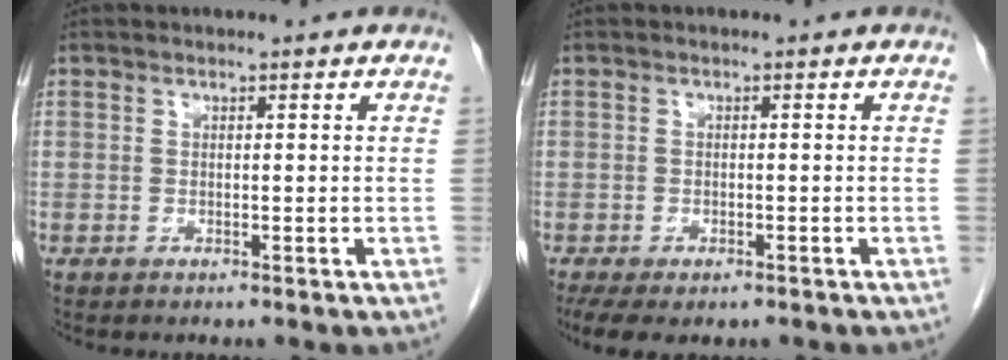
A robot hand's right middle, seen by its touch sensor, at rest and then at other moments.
{"total": 6.3, "force": [-4.4, 2.9, 3.4], "torque": [-0.057, -0.013, -0.066]}